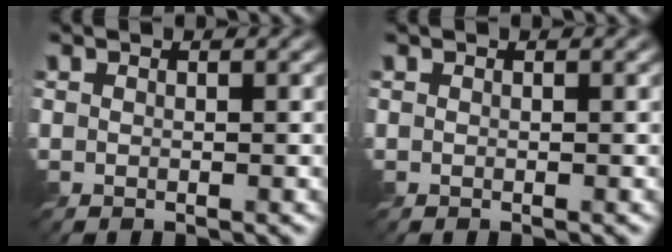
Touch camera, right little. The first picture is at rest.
{"total": 0.0}